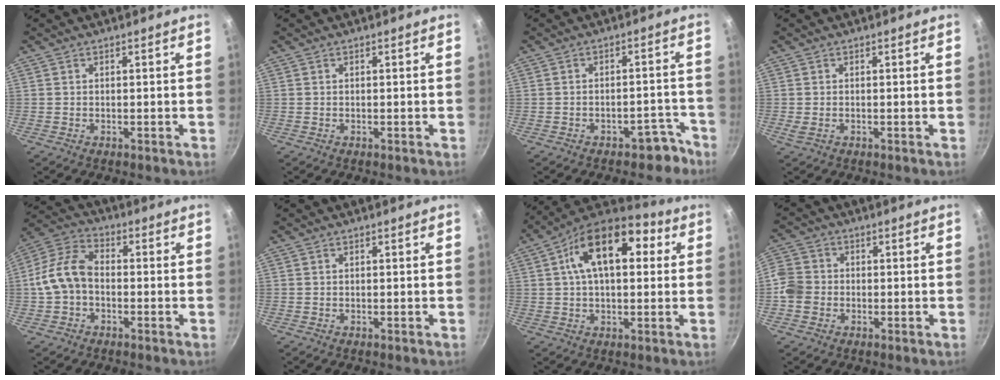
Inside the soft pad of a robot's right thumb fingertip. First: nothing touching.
{"total": 0.0}
{"total": 4.9, "force": [-3.6, 2.6, 2.0], "torque": [0.009, 0.056, -0.025]}
{"total": 1.2, "force": [-0.2, 0.5, 1.0], "torque": [-0.021, -0.003, -0.002]}
{"total": 9.7, "force": [-1.4, 6.8, 6.9], "torque": [-0.121, 0.036, -0.042]}
{"total": 0.0}
{"total": 17.3, "force": [4.5, 9.8, 13.6], "torque": [-0.189, 0.020, 0.053]}
{"total": 5.8, "force": [-1.4, 5.1, 2.3], "torque": [-0.032, 0.016, -0.042]}